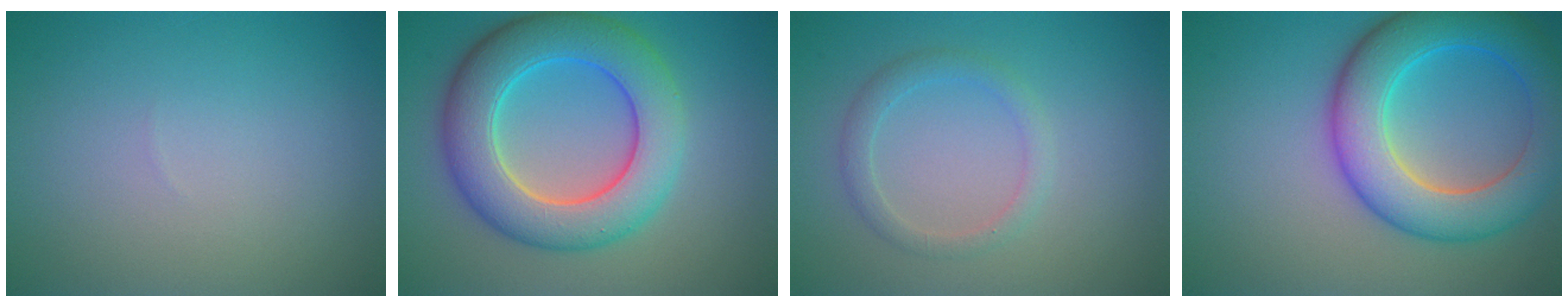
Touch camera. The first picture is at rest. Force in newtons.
{"total": 8.9, "press": 8.9, "slide": 0.5}
{"total": 1.8, "press": 1.8, "slide": 0.0}
{"total": 8.6, "press": 8.6, "slide": 0.1}